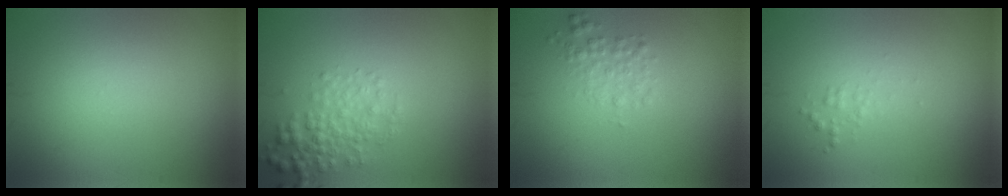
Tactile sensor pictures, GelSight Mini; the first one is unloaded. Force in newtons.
{"total": 2.9, "press": 2.9, "slide": 0.1}
{"total": 1.7, "press": 1.7, "slide": 0.1}
{"total": 0.7, "press": 0.7, "slide": 0.0}